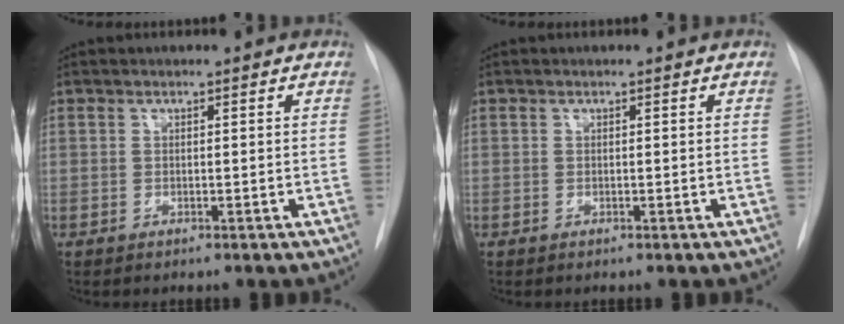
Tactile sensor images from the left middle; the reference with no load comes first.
{"total": 0.0}